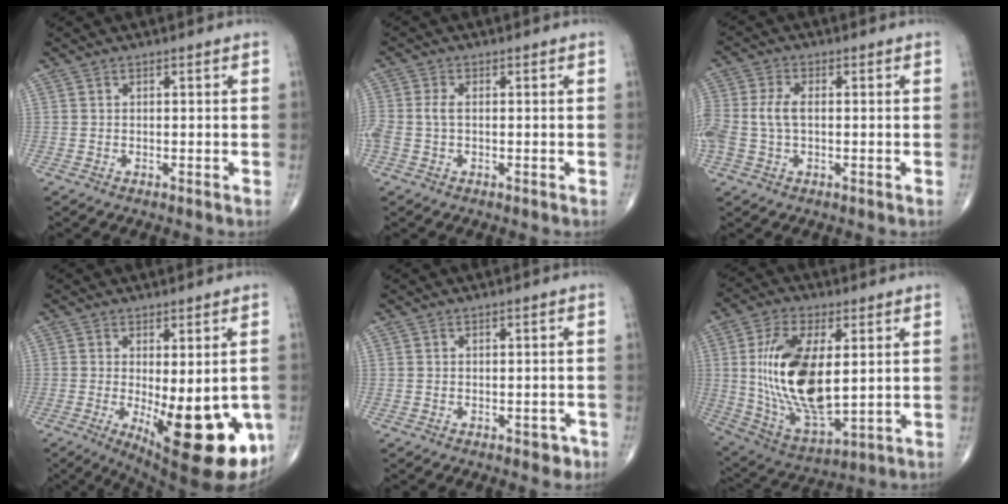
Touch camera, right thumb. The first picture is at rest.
{"total": 3.5, "force": [-0.2, 2.0, 2.9], "torque": [-0.085, 0.008, -0.005]}
{"total": 7.1, "force": [-0.2, 4.2, 5.7], "torque": [-0.151, 0.014, -0.004]}
{"total": 19.0, "force": [-5.1, 7.1, 16.8], "torque": [-0.191, -0.028, -0.049]}
{"total": 2.1, "force": [-1.1, 1.3, 1.3], "torque": [-0.002, 0.005, -0.012]}
{"total": 20.0, "force": [2.5, 9.6, 17.4], "torque": [-0.330, -0.020, 0.058]}